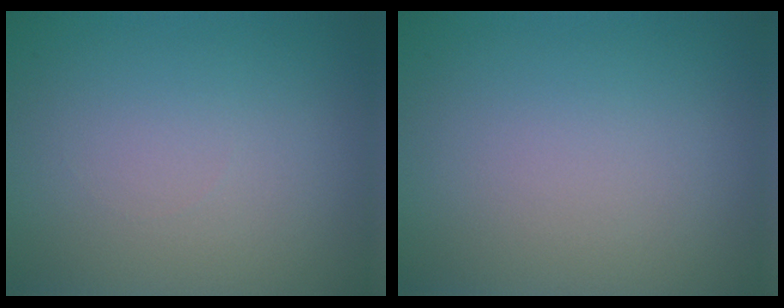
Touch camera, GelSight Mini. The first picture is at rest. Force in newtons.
{"total": 0.0}